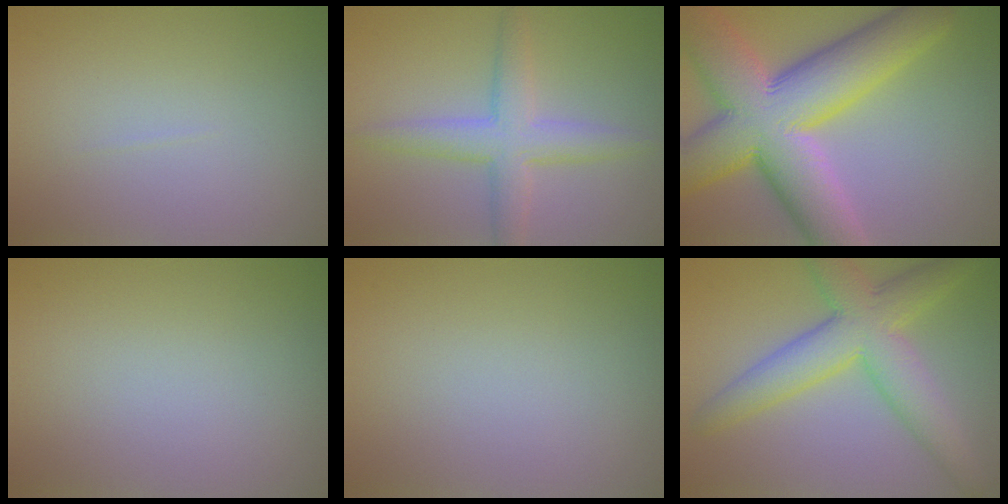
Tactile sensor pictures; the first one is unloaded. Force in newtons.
{"total": 4.5, "press": 4.5, "slide": 0.2}
{"total": 14.0, "press": 14.0, "slide": 0.9}
{"total": 0.0}
{"total": 0.0}
{"total": 7.2, "press": 7.2, "slide": 0.1}